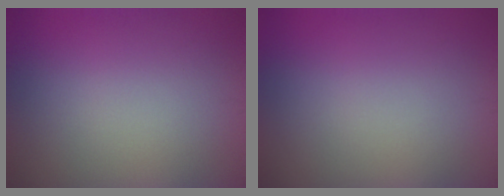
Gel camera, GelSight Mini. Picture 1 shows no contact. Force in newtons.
{"total": 0.0}